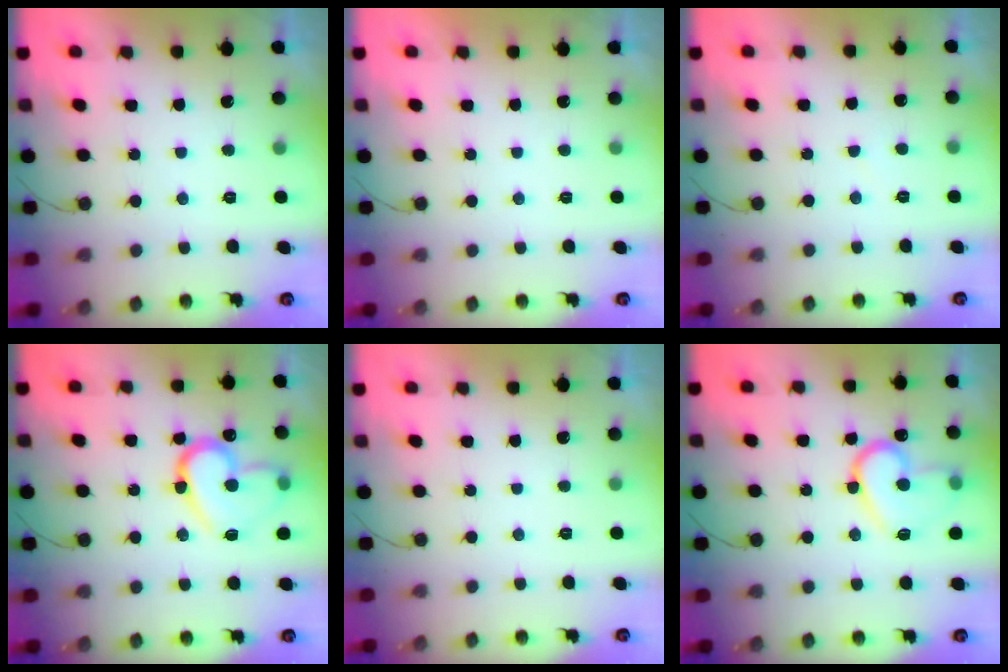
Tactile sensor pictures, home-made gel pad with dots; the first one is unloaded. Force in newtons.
{"total": 1.6, "press": 1.6, "slide": 0.0}
{"total": 2.9, "press": 2.9, "slide": 0.2}
{"total": 15.7, "press": 15.6, "slide": 1.7}
{"total": 0.0}
{"total": 14.3, "press": 14.2, "slide": 1.2}